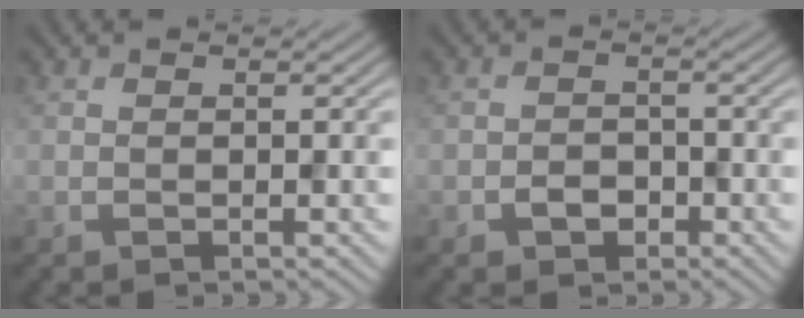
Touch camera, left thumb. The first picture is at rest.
{"total": 2.4, "force": [-1.2, 1.7, 1.1], "torque": [-0.017, 0.001, -0.025]}